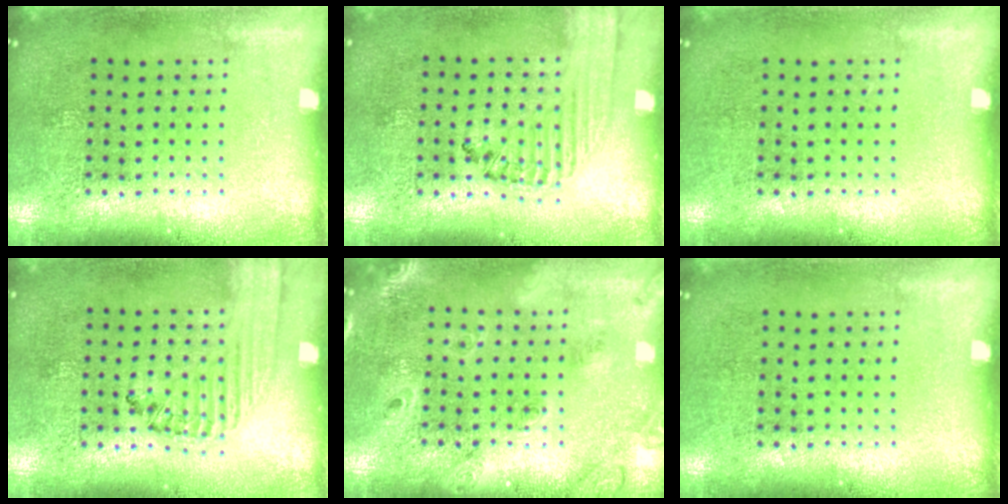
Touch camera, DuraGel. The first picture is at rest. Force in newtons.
{"total": 1.3, "press": 1.2, "slide": 0.5}
{"total": 0.0}
{"total": 1.3, "press": 1.2, "slide": 0.5}
{"total": 1.8, "press": 1.7, "slide": 0.7}
{"total": 0.0}